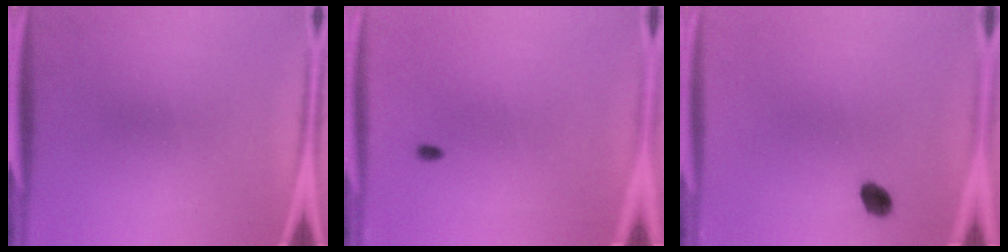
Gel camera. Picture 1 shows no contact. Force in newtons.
{"total": 0.7}
{"total": 3.1}